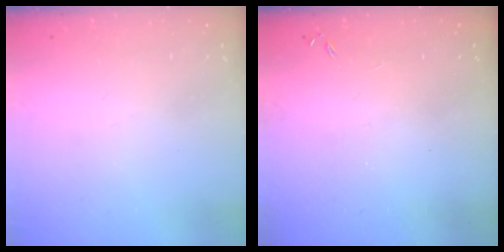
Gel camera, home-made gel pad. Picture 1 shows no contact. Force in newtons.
{"total": 0.0}